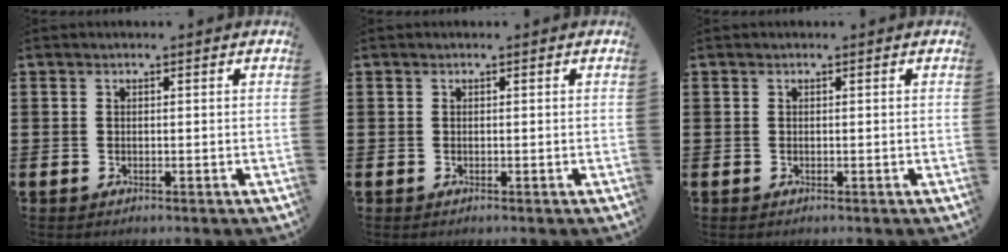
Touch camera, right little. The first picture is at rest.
{"total": 0.0}
{"total": 0.0}